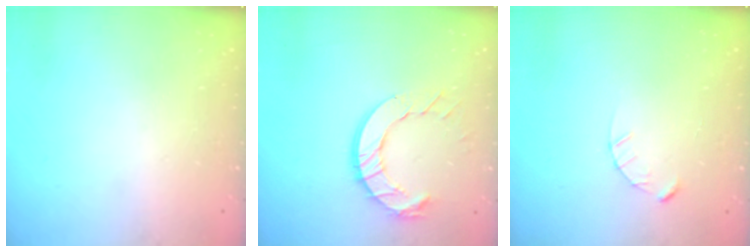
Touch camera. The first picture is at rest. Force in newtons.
{"total": 11.0, "press": 10.9, "slide": 1.1}
{"total": 2.4, "press": 2.4, "slide": 0.3}